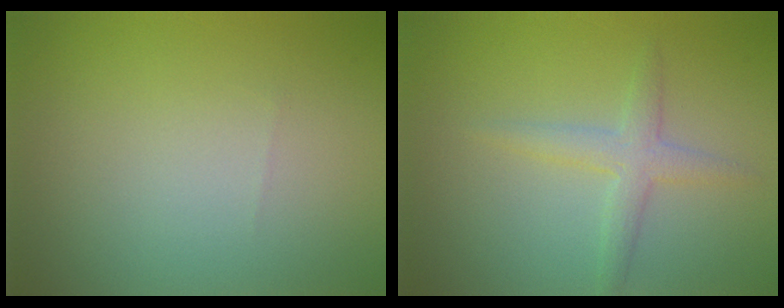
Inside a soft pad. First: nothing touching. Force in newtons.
{"total": 2.4, "press": 2.4, "slide": 0.0}